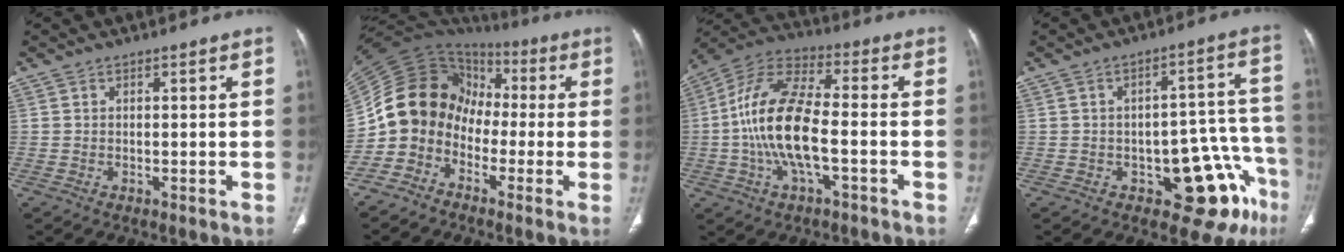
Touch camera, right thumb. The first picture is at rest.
{"total": 12.2, "force": [-3.6, 10.6, 4.9], "torque": [-0.061, 0.067, -0.073]}
{"total": 16.0, "force": [-2.7, 6.8, 14.3], "torque": [-0.288, 0.038, -0.055]}
{"total": 13.9, "force": [-7.4, 6.4, 10.0], "torque": [-0.069, 0.071, -0.088]}